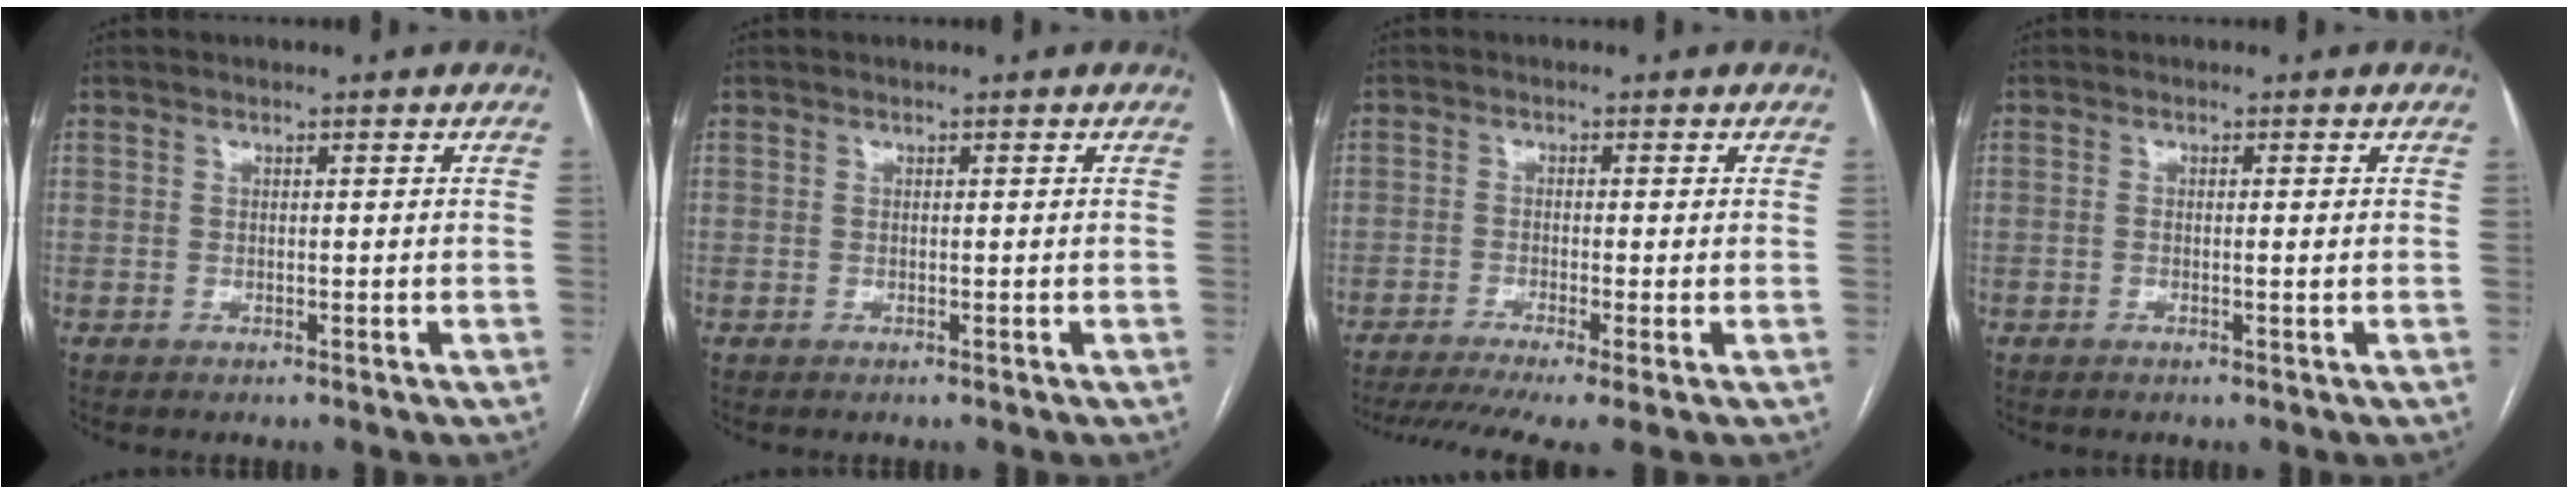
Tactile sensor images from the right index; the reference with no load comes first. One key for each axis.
{"total": 0.0}
{"total": 9.1, "fx": -6.2, "fy": 1.1, "fz": 6.5, "tx": -0.109, "ty": -0.012, "tz": -0.103}
{"total": 0.9, "fx": -0.1, "fy": -0.2, "fz": 0.8, "tx": -0.017, "ty": -0.003, "tz": -0.001}